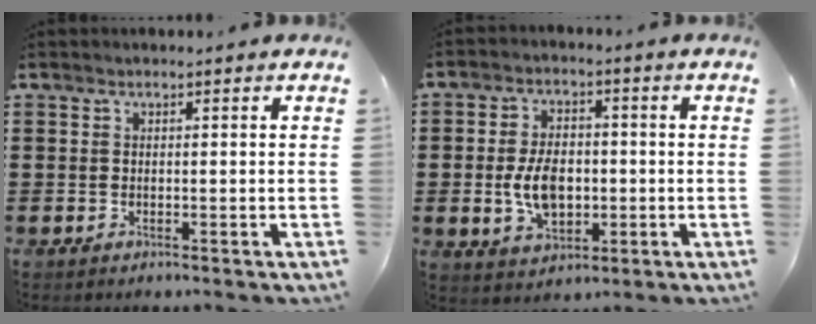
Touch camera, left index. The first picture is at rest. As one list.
[{"total": 7.8, "force": [-0.8, 4.7, 6.1], "torque": [-0.123, 0.004, -0.018]}]